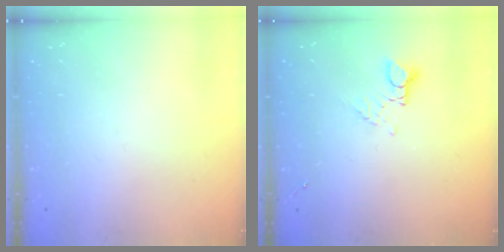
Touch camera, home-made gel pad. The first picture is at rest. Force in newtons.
{"total": 2.8, "press": 2.8, "slide": 0.3}